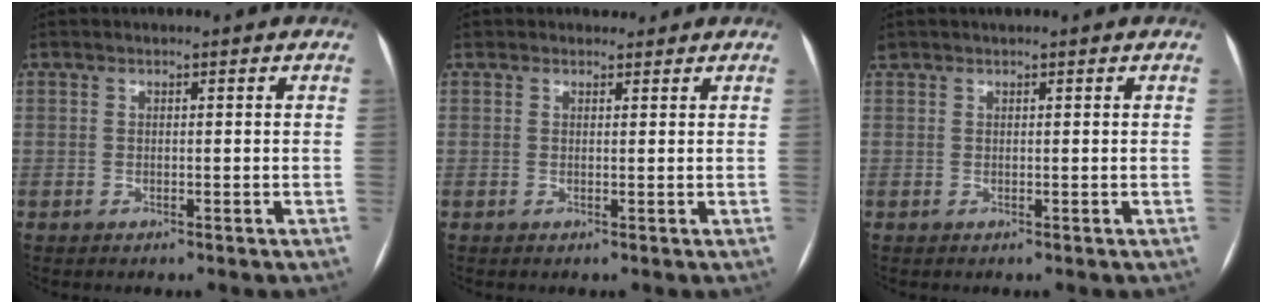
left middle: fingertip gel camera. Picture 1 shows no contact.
{"total": 1.4, "force": [1.2, 0.7, -0.1], "torque": [0.002, 0.005, 0.014]}
{"total": 1.1, "force": [1.0, 0.2, 0.6], "torque": [-0.014, 0.021, 0.019]}